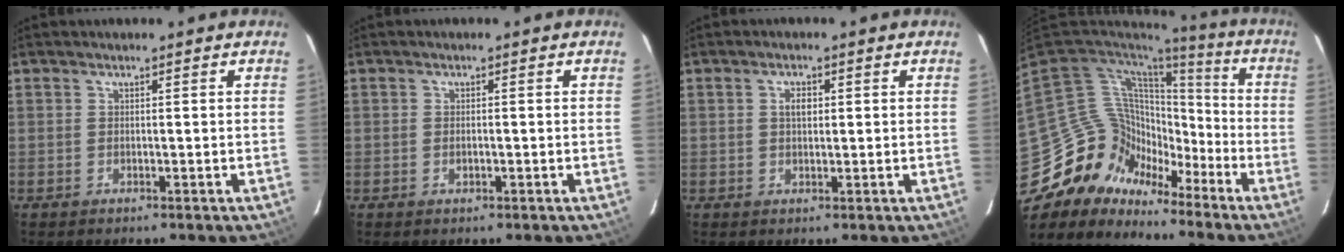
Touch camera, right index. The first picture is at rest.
{"total": 1.3, "force": [-0.4, 0.7, 1.0], "torque": [-0.020, 0.001, -0.007]}
{"total": 2.3, "force": [0.5, 1.4, 1.7], "torque": [-0.029, 0.006, 0.007]}
{"total": 15.3, "force": [-11.1, 10.3, 2.1], "torque": [-0.056, 0.038, -0.199]}